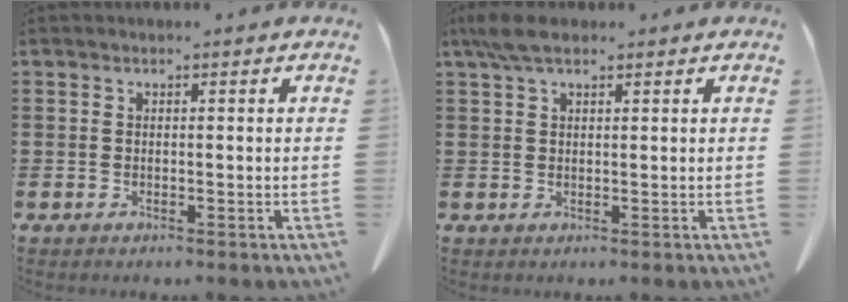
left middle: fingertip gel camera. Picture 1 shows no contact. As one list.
[{"total": 3.9, "force": [2.4, 1.2, 2.8], "torque": [-0.061, 0.005, 0.045]}]